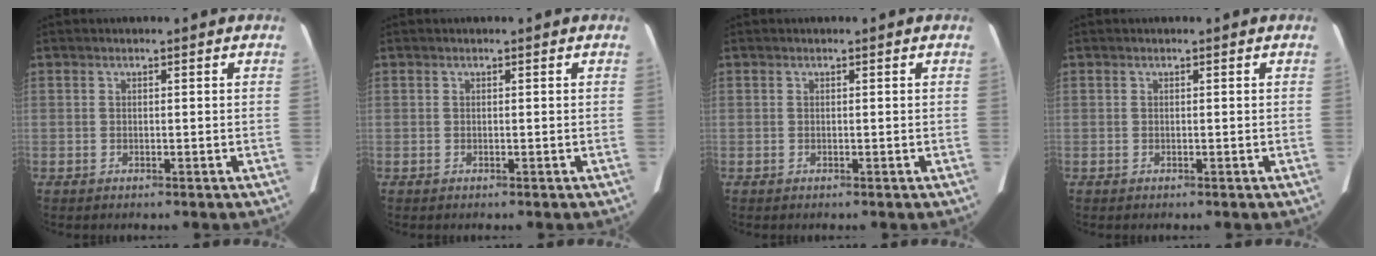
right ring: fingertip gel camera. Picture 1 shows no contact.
{"total": 0.0}
{"total": 0.0}
{"total": 0.0}